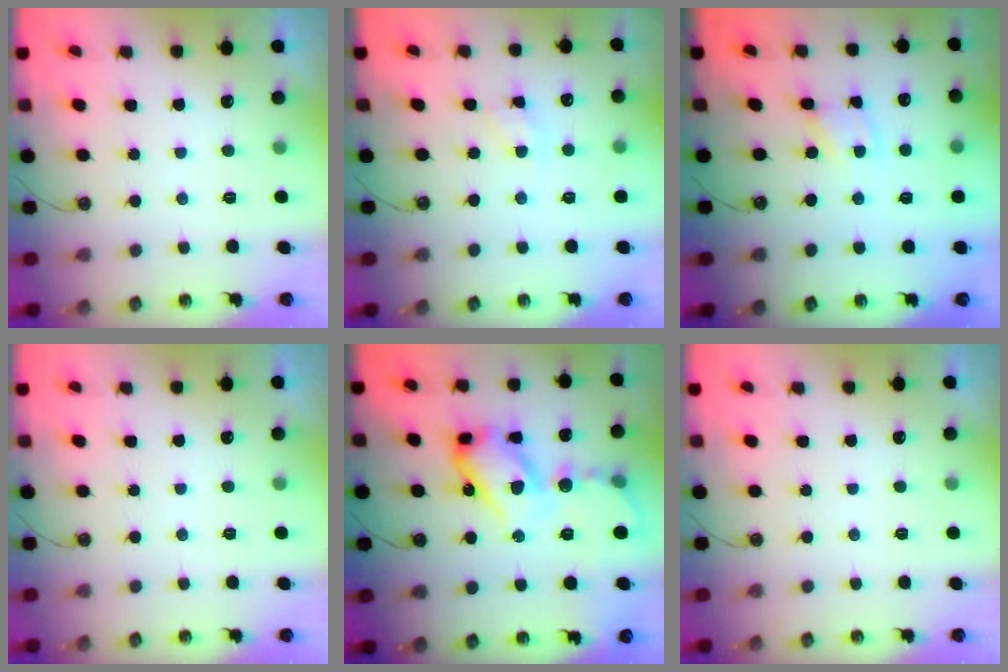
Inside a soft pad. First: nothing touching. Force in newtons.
{"total": 3.3, "press": 3.2, "slide": 0.4}
{"total": 1.5, "press": 1.5, "slide": 0.1}
{"total": 0.0}
{"total": 21.1, "press": 21.0, "slide": 2.3}
{"total": 0.0}